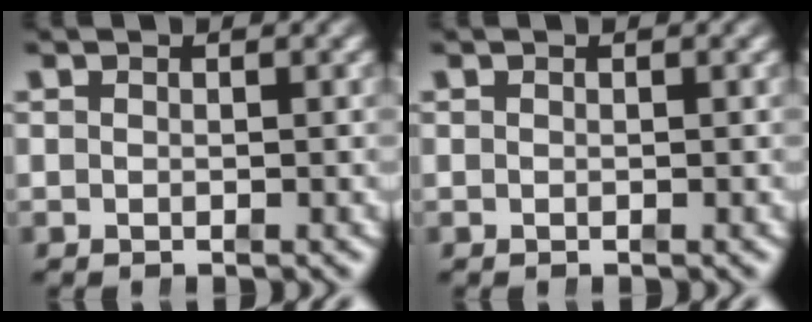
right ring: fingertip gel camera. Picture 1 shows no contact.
{"total": 0.0}